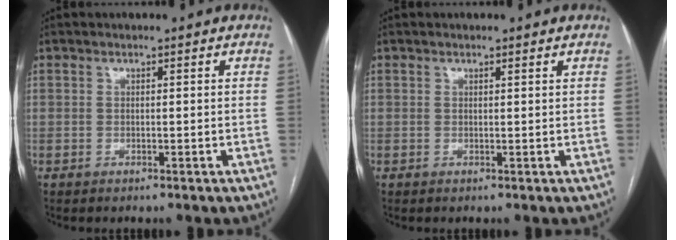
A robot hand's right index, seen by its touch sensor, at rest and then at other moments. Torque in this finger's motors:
{"motor_torque": [0.00, 0.08, -0.01, -0.01]}